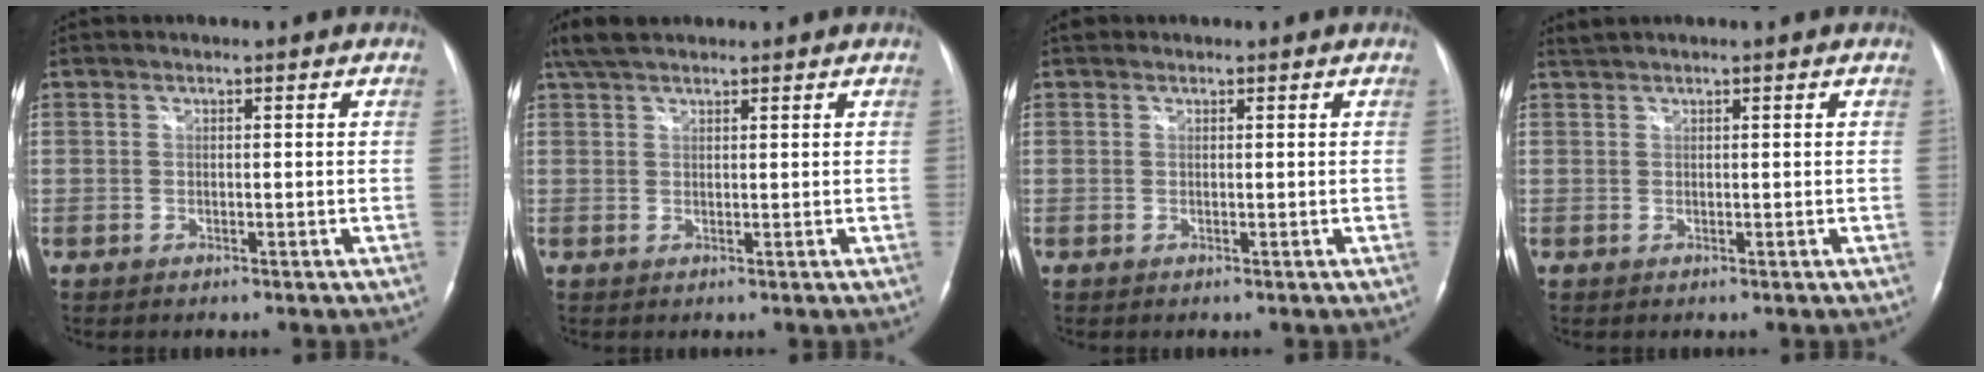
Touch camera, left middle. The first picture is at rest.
{"total": 4.4, "force": [3.6, 1.5, 2.1], "torque": [-0.049, 0.022, 0.069]}
{"total": 0.7, "force": [0.6, 0.5, 0.0], "torque": [-0.001, 0.009, 0.007]}
{"total": 0.9, "force": [0.9, -0.2, 0.1], "torque": [-0.007, 0.014, 0.024]}